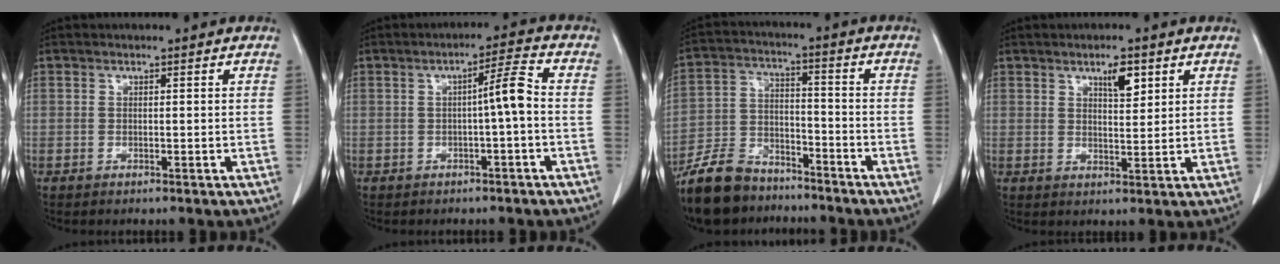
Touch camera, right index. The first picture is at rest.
{"total": 4.3, "force": [-0.5, -0.1, 4.2], "torque": [-0.064, 0.013, -0.008]}
{"total": 12.0, "force": [-10.0, 5.4, 4.0], "torque": [-0.091, 0.004, -0.178]}
{"total": 4.0, "force": [2.2, 1.2, 3.0], "torque": [-0.052, -0.003, 0.038]}